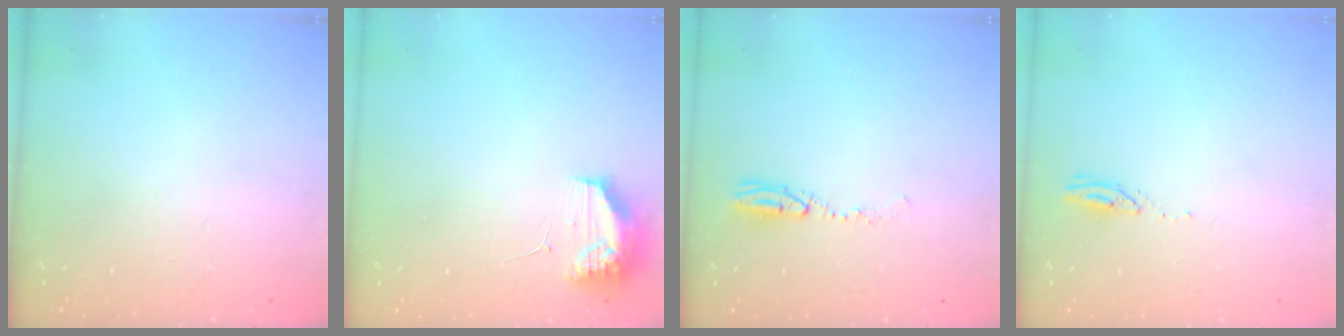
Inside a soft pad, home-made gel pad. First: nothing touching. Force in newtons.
{"total": 9.9, "press": 9.9, "slide": 0.6}
{"total": 4.7, "press": 4.4, "slide": 1.8}
{"total": 2.9, "press": 2.9, "slide": 0.2}